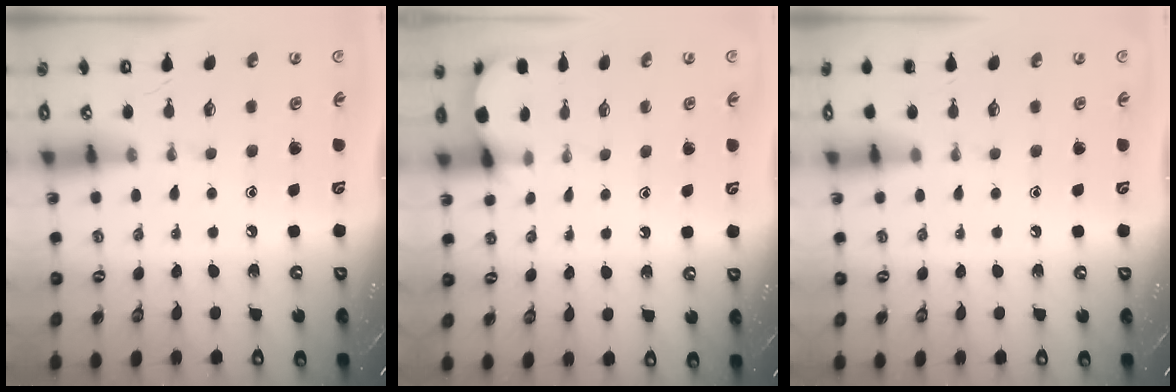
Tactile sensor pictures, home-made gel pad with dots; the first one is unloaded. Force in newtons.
{"total": 2.8, "press": 2.8, "slide": 0.3}
{"total": 0.0}